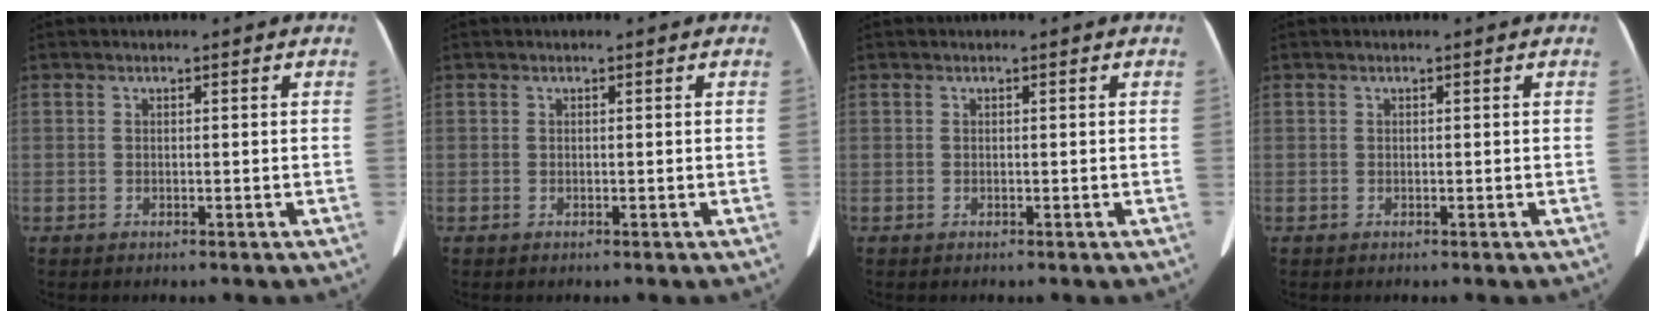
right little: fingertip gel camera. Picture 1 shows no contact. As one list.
[{"total": 0.0}, {"total": 0.0}, {"total": 0.0}]